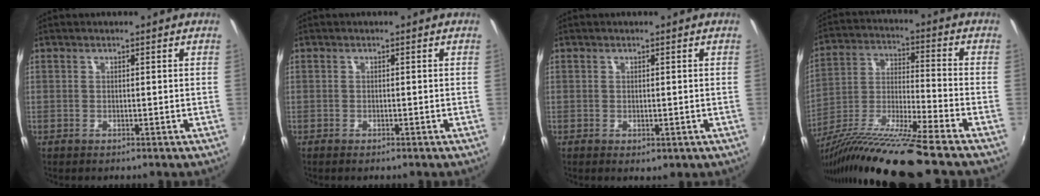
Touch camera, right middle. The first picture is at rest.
{"total": 0.9, "force": [-0.8, 0.3, 0.4], "torque": [-0.011, -0.003, -0.014]}
{"total": 1.7, "force": [-0.5, 1.1, 1.1], "torque": [-0.018, -0.007, -0.005]}
{"total": 17.6, "force": [-13.8, -1.4, 10.7], "torque": [-0.200, -0.037, -0.252]}